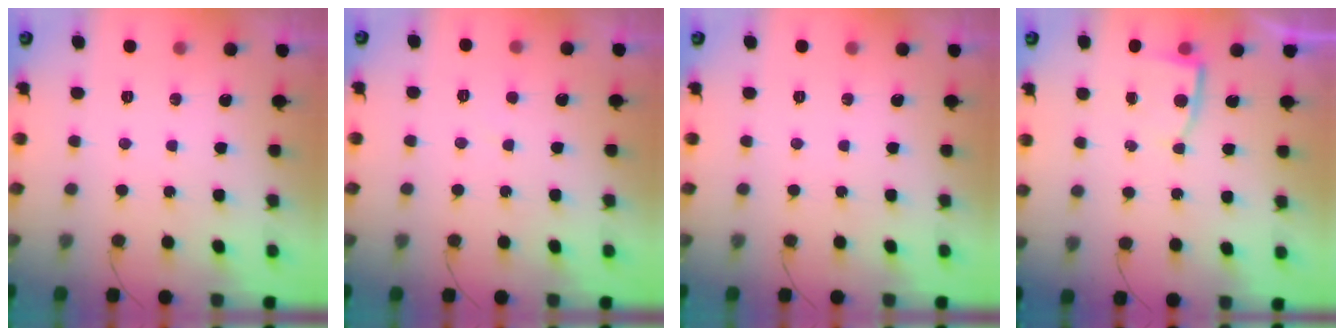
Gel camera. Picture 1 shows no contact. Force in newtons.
{"total": 2.0, "press": 2.0, "slide": 0.3}
{"total": 0.0}
{"total": 2.8, "press": 2.8, "slide": 0.3}